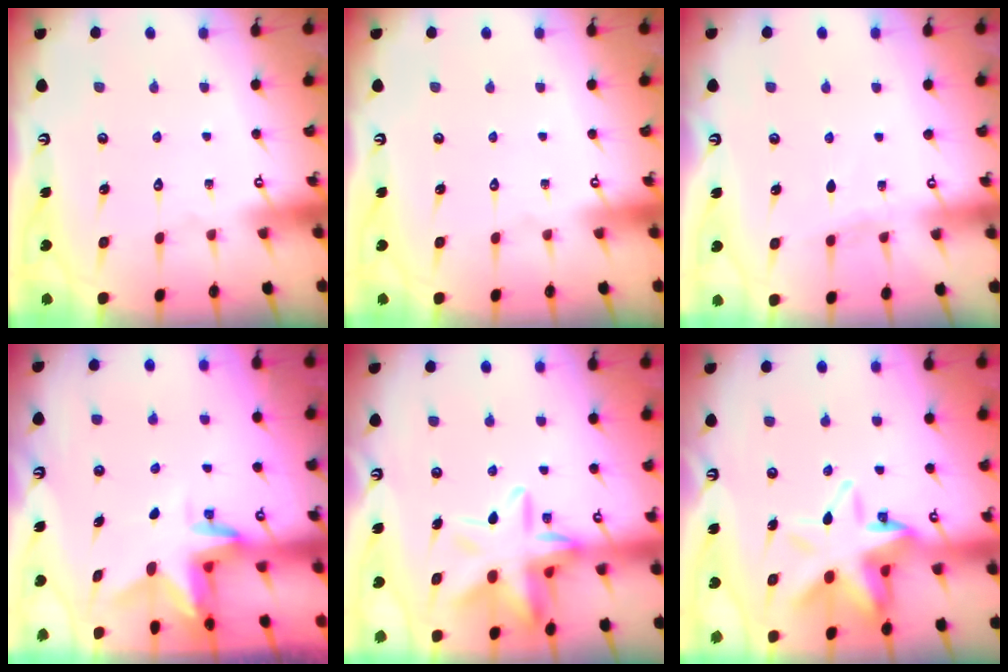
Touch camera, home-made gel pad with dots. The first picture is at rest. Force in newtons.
{"total": 0.0}
{"total": 1.9, "press": 1.9, "slide": 0.3}
{"total": 2.9, "press": 2.9, "slide": 0.2}
{"total": 14.3, "press": 14.2, "slide": 1.6}
{"total": 12.2, "press": 12.0, "slide": 2.3}